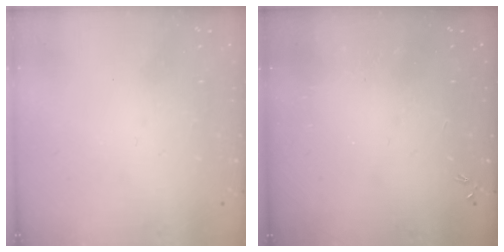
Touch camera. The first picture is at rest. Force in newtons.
{"total": 0.0}